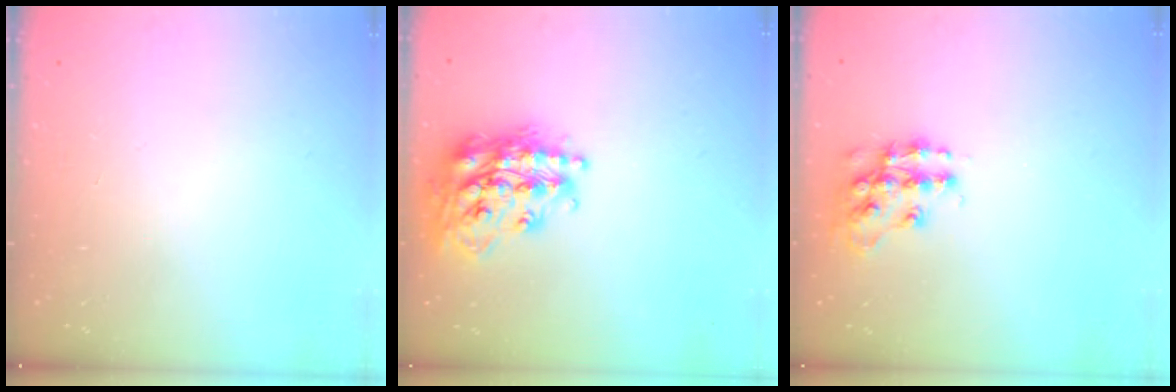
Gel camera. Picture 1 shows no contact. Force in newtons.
{"total": 20.7, "press": 20.6, "slide": 1.6}
{"total": 12.2, "press": 12.1, "slide": 0.6}